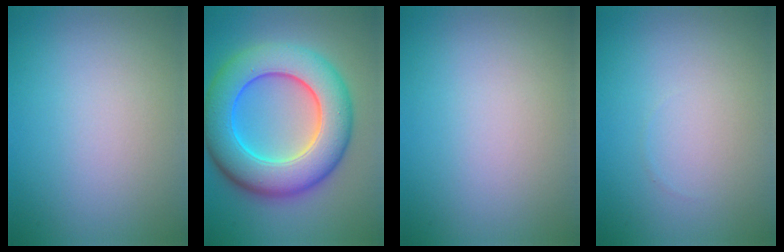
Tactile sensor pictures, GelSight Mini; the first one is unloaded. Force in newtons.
{"total": 11.1, "press": 11.1, "slide": 0.3}
{"total": 0.0}
{"total": 0.0}